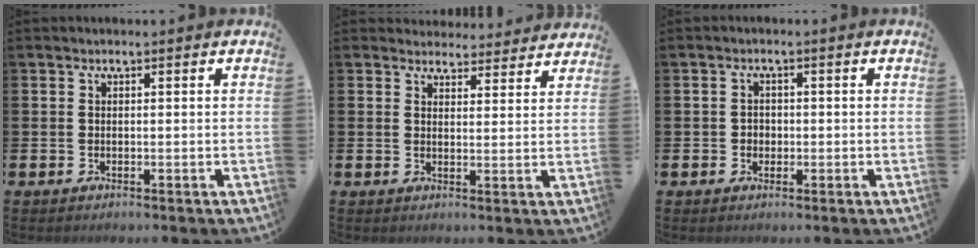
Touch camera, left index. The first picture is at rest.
{"total": 4.0, "force": [3.9, 1.0, -0.1], "torque": [0.003, -0.026, 0.070]}
{"total": 1.5, "force": [-0.2, 1.4, 0.4], "torque": [0.003, 0.003, -0.008]}